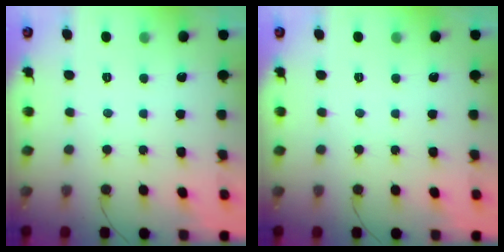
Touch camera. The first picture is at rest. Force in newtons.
{"total": 0.0}